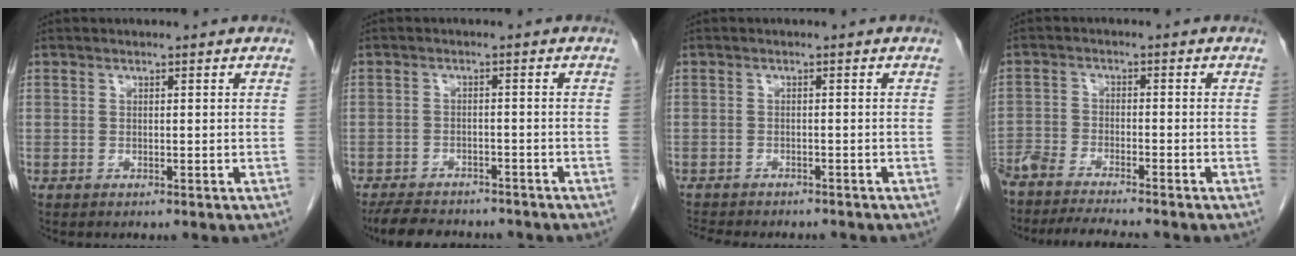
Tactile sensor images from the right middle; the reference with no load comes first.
{"total": 9.9, "force": [-8.6, 3.3, 3.6], "torque": [-0.061, -0.005, -0.121]}
{"total": 8.2, "force": [-7.2, 2.4, 3.0], "torque": [-0.049, 0.000, -0.096]}
{"total": 10.7, "force": [-9.8, 0.4, 4.4], "torque": [-0.064, -0.016, -0.157]}